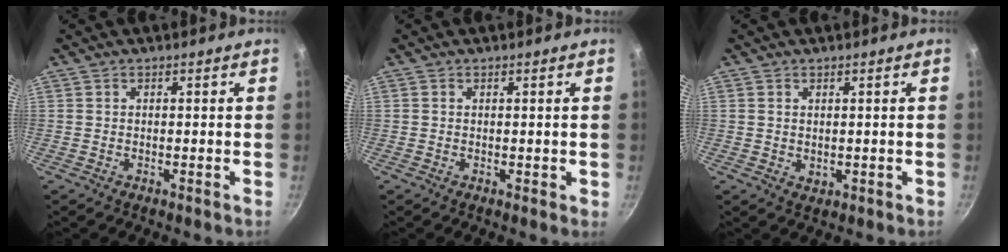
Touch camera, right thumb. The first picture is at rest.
{"total": 0.9, "force": [0.0, 0.5, 0.7], "torque": [-0.006, 0.001, -0.001]}
{"total": 1.5, "force": [0.4, 1.1, 0.9], "torque": [-0.011, -0.003, 0.008]}